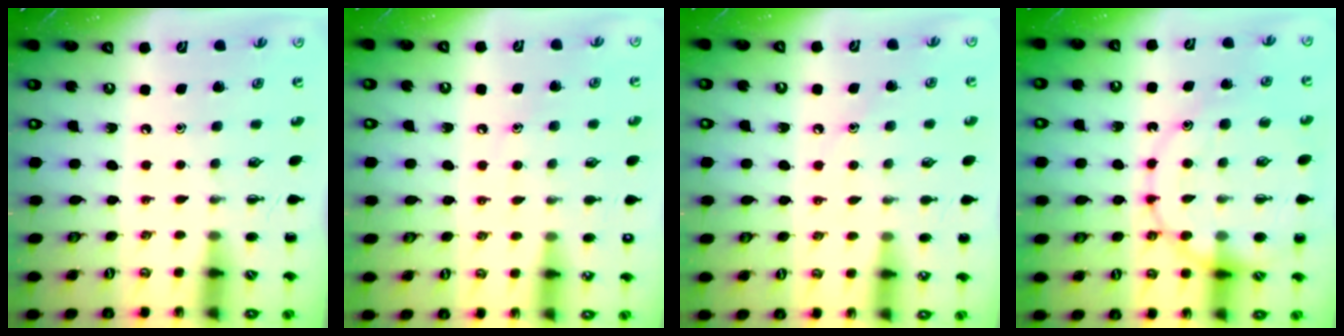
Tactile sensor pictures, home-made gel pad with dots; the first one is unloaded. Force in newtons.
{"total": 7.3, "press": 7.1, "slide": 1.8}
{"total": 6.4, "press": 6.3, "slide": 1.4}
{"total": 16.8, "press": 16.7, "slide": 2.3}